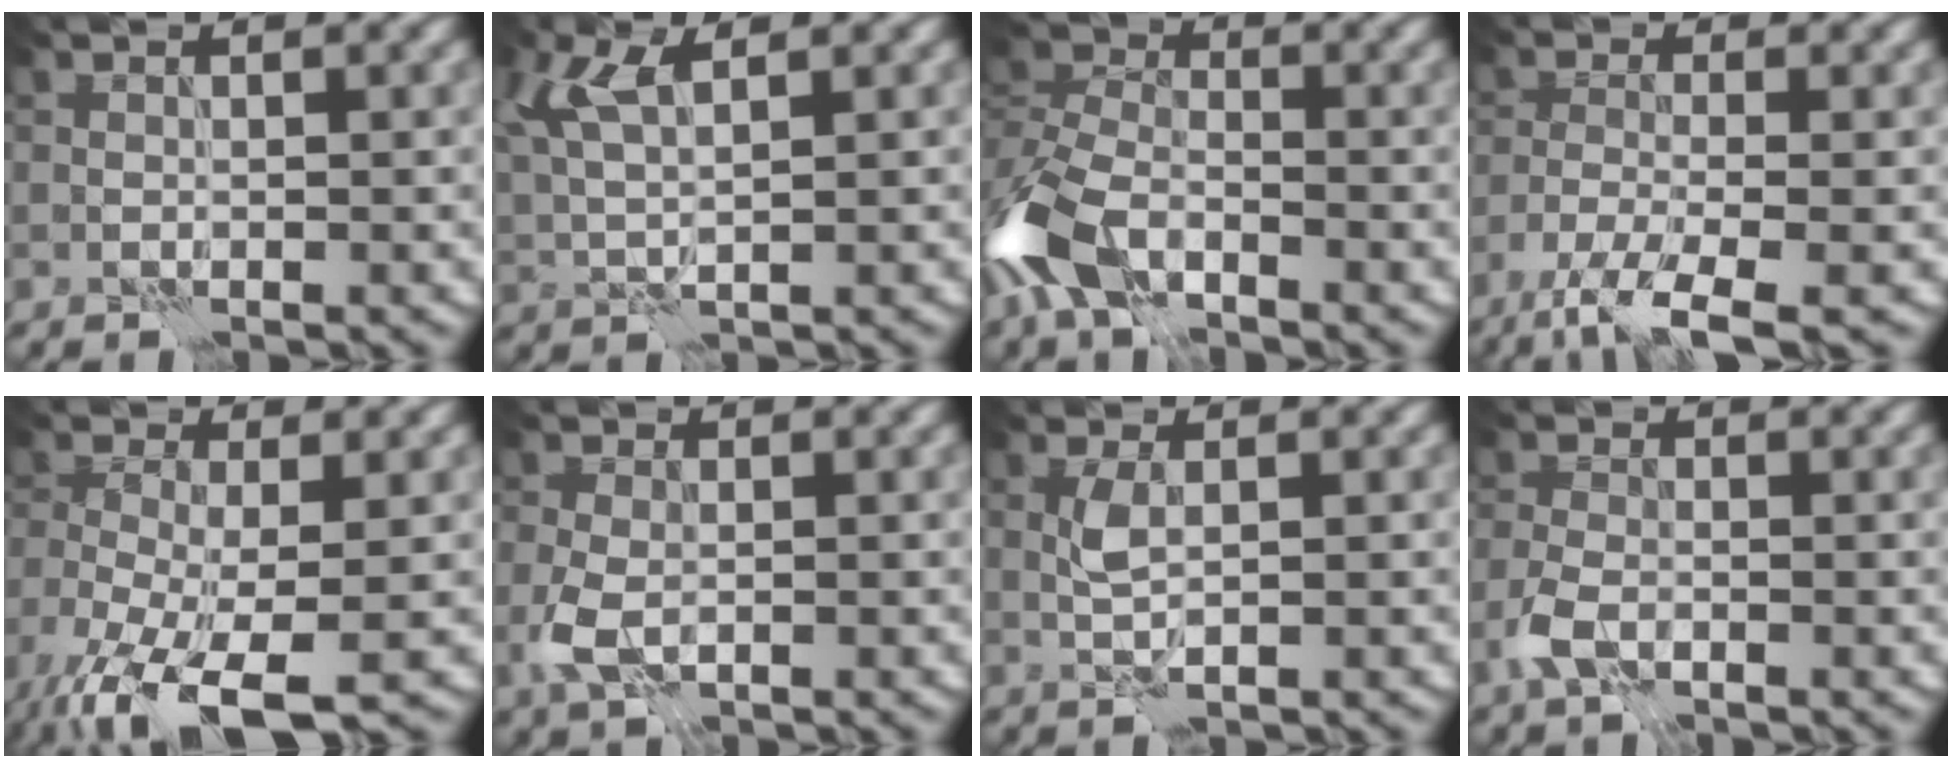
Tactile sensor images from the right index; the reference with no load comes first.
{"total": 4.7, "force": [1.8, 1.6, 4.0], "torque": [-0.098, 0.012, 0.037]}
{"total": 7.5, "force": [-4.1, 4.0, 4.8], "torque": [-0.110, 0.001, -0.096]}
{"total": 5.9, "force": [-4.1, 1.2, 4.1], "torque": [-0.076, -0.007, -0.084]}
{"total": 9.7, "force": [-5.5, 3.6, 7.1], "torque": [-0.149, -0.032, -0.099]}
{"total": 3.0, "force": [-0.8, 1.9, 2.2], "torque": [-0.061, -0.008, -0.017]}
{"total": 1.7, "force": [0.2, 0.5, 1.6], "torque": [-0.037, 0.004, 0.005]}
{"total": 2.6, "force": [-1.4, 1.3, 1.8], "torque": [-0.044, -0.001, -0.034]}